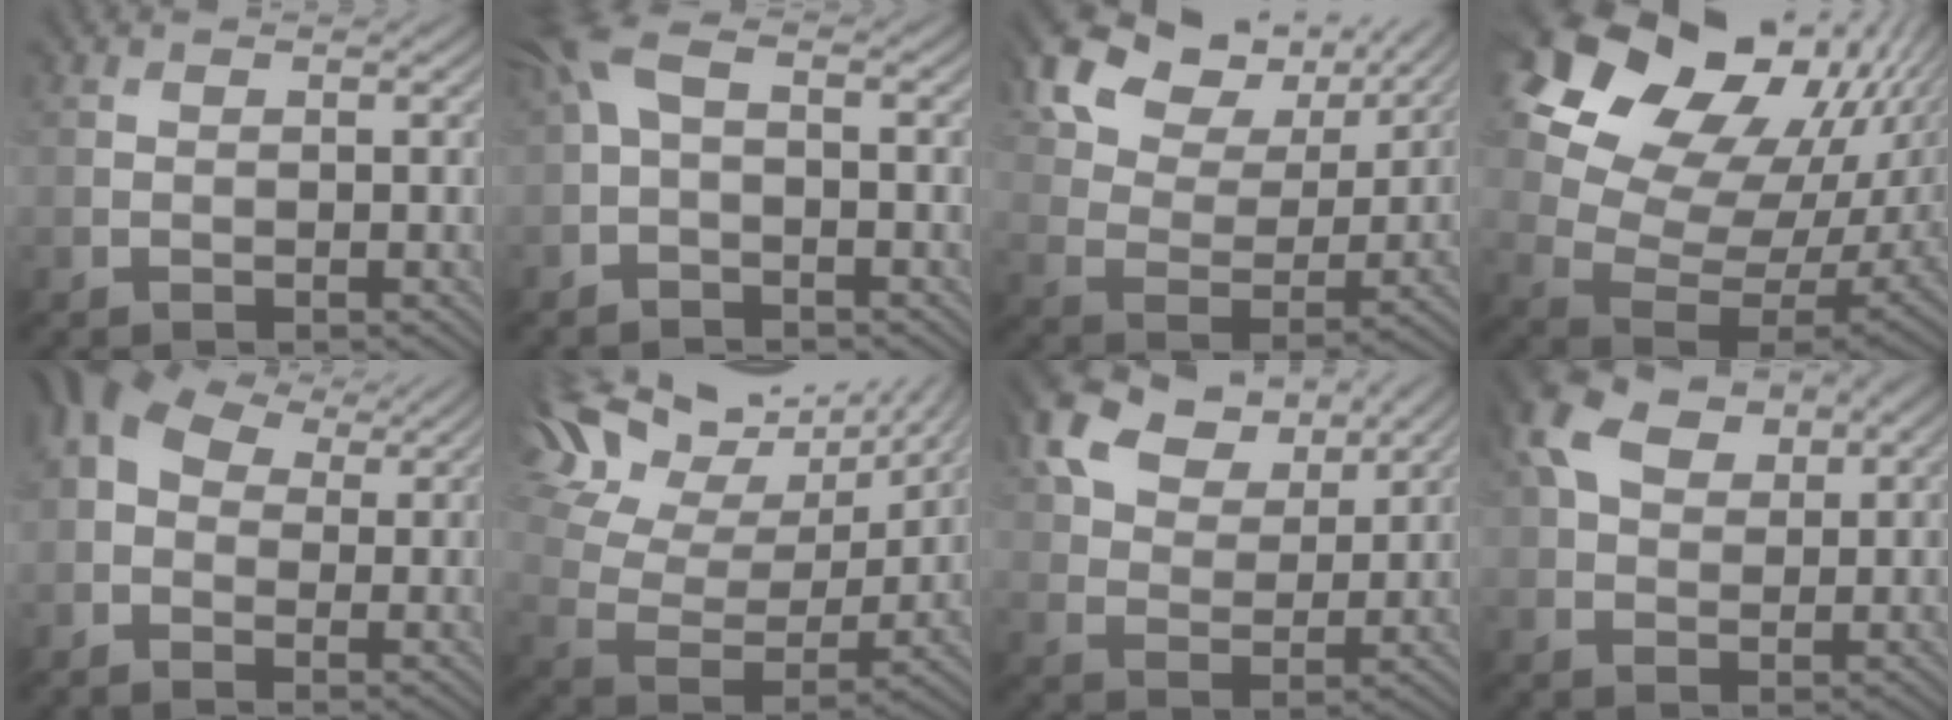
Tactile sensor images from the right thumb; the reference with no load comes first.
{"total": 4.4, "force": [-0.3, 2.1, 3.8], "torque": [-0.095, 0.012, -0.014]}
{"total": 15.3, "force": [10.1, 8.0, 8.3], "torque": [-0.191, 0.023, 0.160]}
{"total": 19.1, "force": [10.6, 11.8, 10.6], "torque": [-0.195, 0.029, 0.186]}
{"total": 8.4, "force": [2.6, 5.8, 5.6], "torque": [-0.135, 0.009, 0.045]}
{"total": 16.6, "force": [11.7, 7.2, 9.2], "torque": [-0.231, 0.038, 0.177]}
{"total": 12.0, "force": [7.8, 6.4, 6.5], "torque": [-0.153, 0.020, 0.141]}
{"total": 8.7, "force": [4.1, 5.3, 5.5], "torque": [-0.134, 0.021, 0.076]}